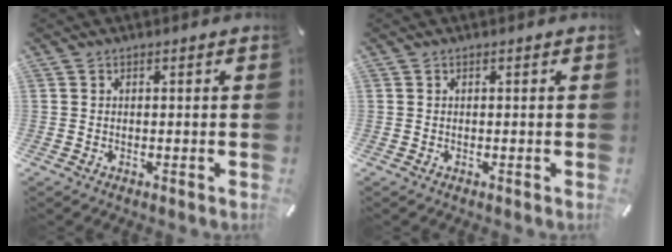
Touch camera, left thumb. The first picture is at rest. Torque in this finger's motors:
{"motor_torque": [-0.03, -0.01, -0.01, 0.01, 0.00]}